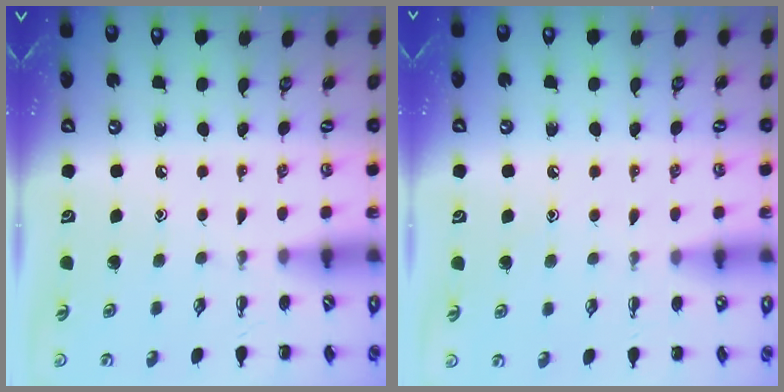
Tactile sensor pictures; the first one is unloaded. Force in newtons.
{"total": 6.4, "press": 6.2, "slide": 1.8}